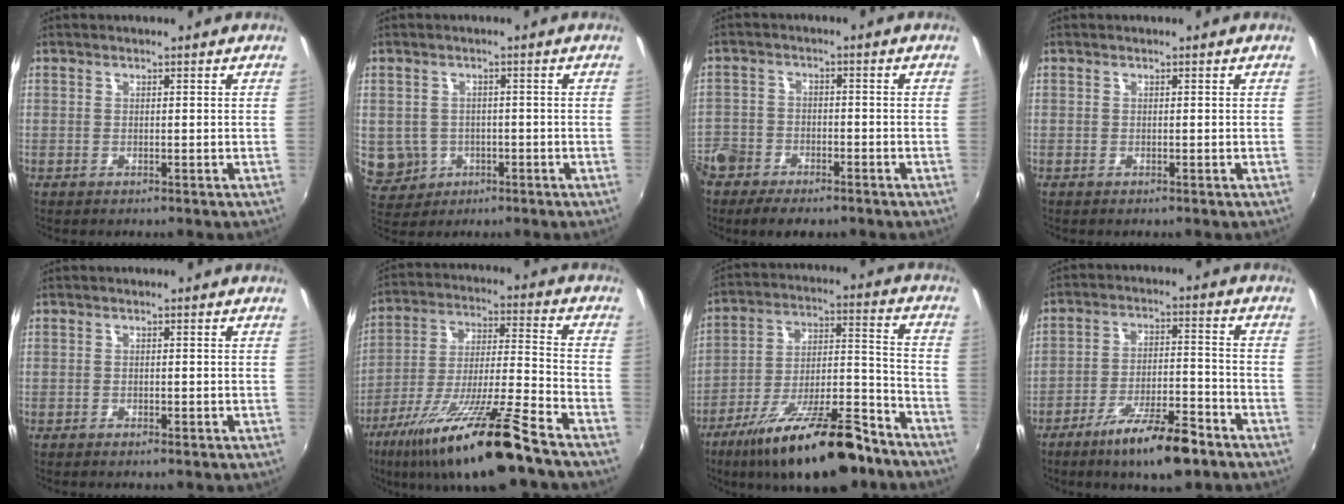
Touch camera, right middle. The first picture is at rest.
{"total": 5.8, "force": [-1.2, 5.5, 1.5], "torque": [-0.045, 0.002, -0.004]}
{"total": 10.1, "force": [-7.0, 6.0, 4.1], "torque": [-0.121, -0.010, -0.128]}
{"total": 0.0}
{"total": 0.9, "force": [-0.6, 0.4, 0.5], "torque": [-0.009, -0.004, -0.012]}
{"total": 19.7, "force": [-13.7, 0.9, 14.2], "torque": [-0.266, -0.035, -0.238]}
{"total": 22.7, "force": [-16.0, 6.6, 14.7], "torque": [-0.252, -0.015, -0.247]}
{"total": 12.5, "force": [-8.7, 2.9, 8.6], "torque": [-0.159, -0.010, -0.141]}